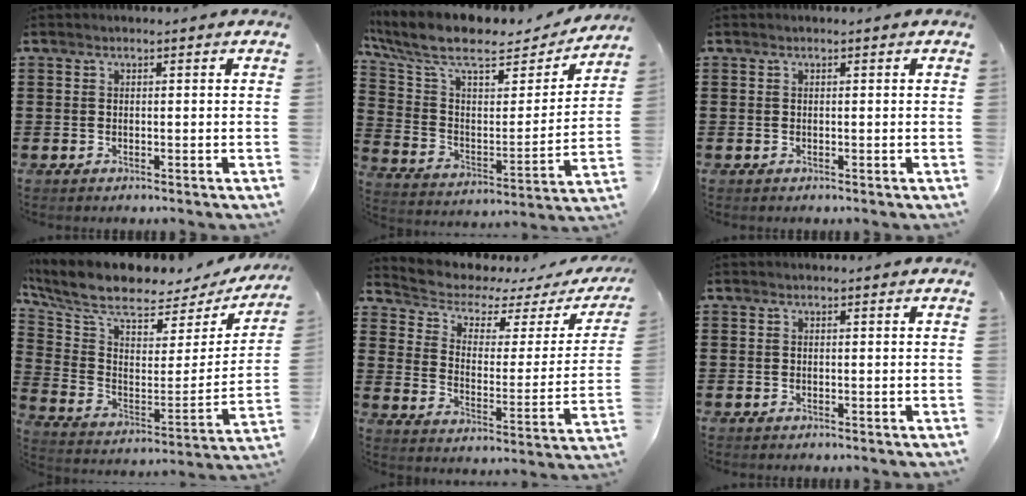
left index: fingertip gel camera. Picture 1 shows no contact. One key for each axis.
{"total": 10.9, "fx": 8.3, "fy": 3.3, "fz": 6.2, "tx": -0.156, "ty": -0.046, "tz": 0.144}
{"total": 0.0}
{"total": 8.5, "fx": 6.9, "fy": 2.0, "fz": 4.6, "tx": -0.122, "ty": -0.057, "tz": 0.119}
{"total": 3.8, "fx": 3.2, "fy": 1.7, "fz": 1.2, "tx": -0.051, "ty": -0.026, "tz": 0.047}
{"total": 0.0}